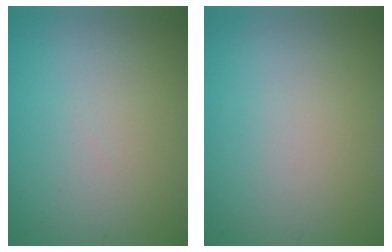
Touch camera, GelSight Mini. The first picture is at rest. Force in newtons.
{"total": 0.0}